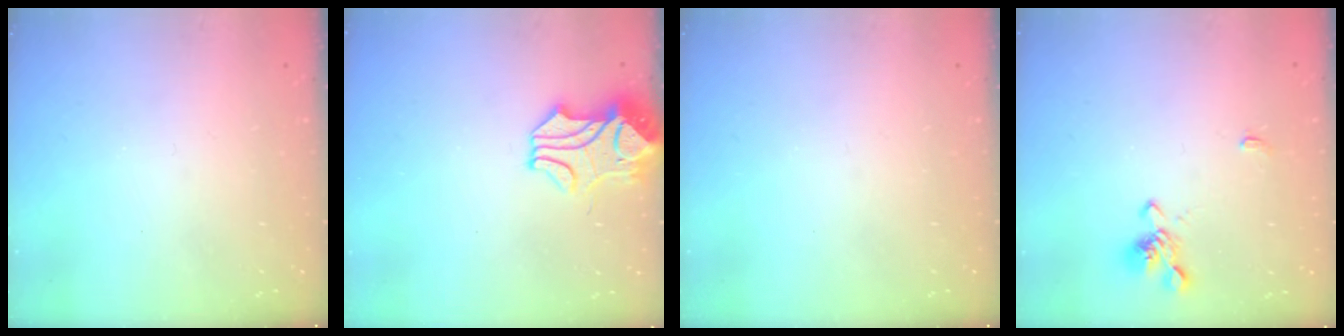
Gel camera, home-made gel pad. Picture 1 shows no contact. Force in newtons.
{"total": 2.7, "press": 2.5, "slide": 1.1}
{"total": 0.0}
{"total": 1.5, "press": 1.2, "slide": 0.9}